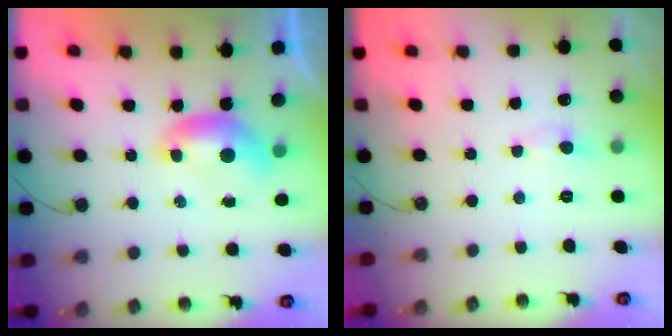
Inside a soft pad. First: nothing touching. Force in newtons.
{"total": 0.0}